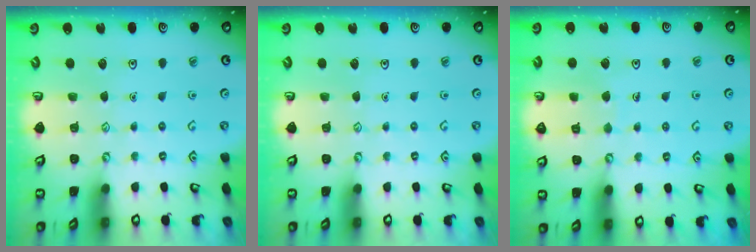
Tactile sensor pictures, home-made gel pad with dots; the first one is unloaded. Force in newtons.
{"total": 0.0}
{"total": 3.9, "press": 3.9, "slide": 0.3}